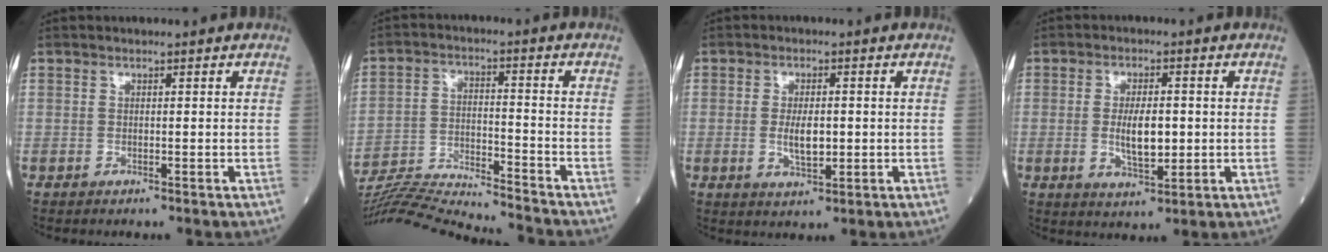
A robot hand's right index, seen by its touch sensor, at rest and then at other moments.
{"total": 18.1, "force": [-17.4, -1.2, 4.8], "torque": [-0.091, -0.014, -0.283]}
{"total": 4.5, "force": [-0.3, 1.7, 4.2], "torque": [-0.074, -0.005, -0.002]}
{"total": 6.1, "force": [-0.2, 2.2, 5.7], "torque": [-0.101, -0.007, -0.001]}